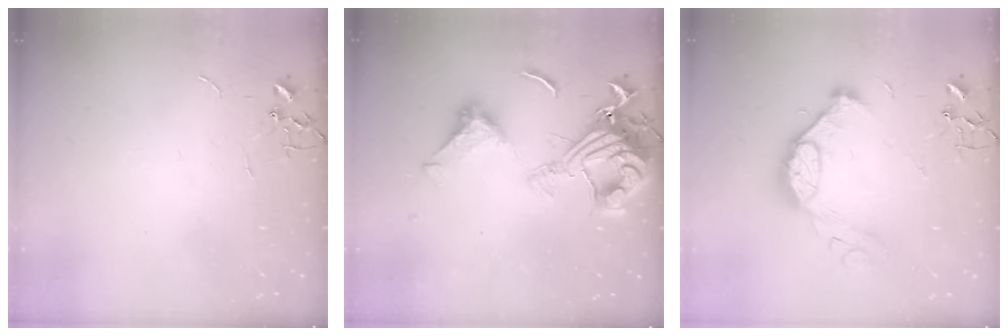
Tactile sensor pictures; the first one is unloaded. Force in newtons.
{"total": 17.8, "press": 17.7, "slide": 1.9}
{"total": 12.9, "press": 12.8, "slide": 1.2}